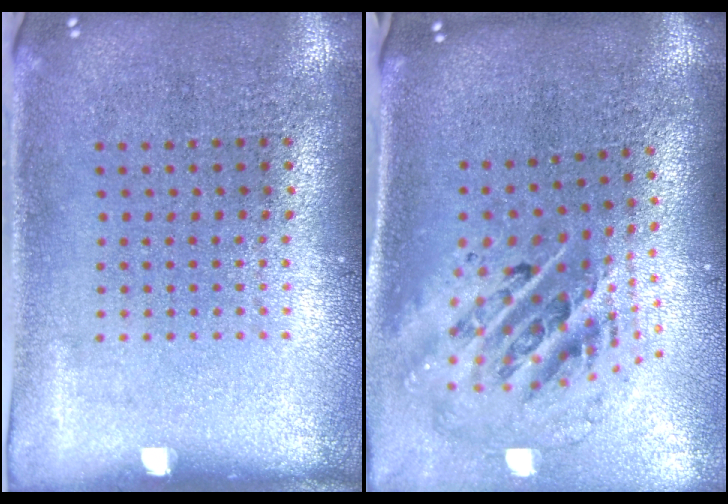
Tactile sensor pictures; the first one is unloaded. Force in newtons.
{"total": 2.6, "press": 1.8, "slide": 1.9}